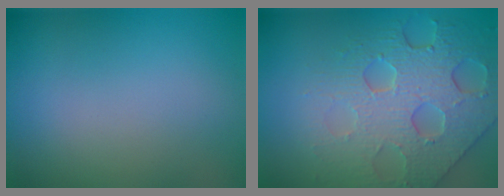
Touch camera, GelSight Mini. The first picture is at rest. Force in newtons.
{"total": 7.6, "press": 5.5, "slide": 5.3}